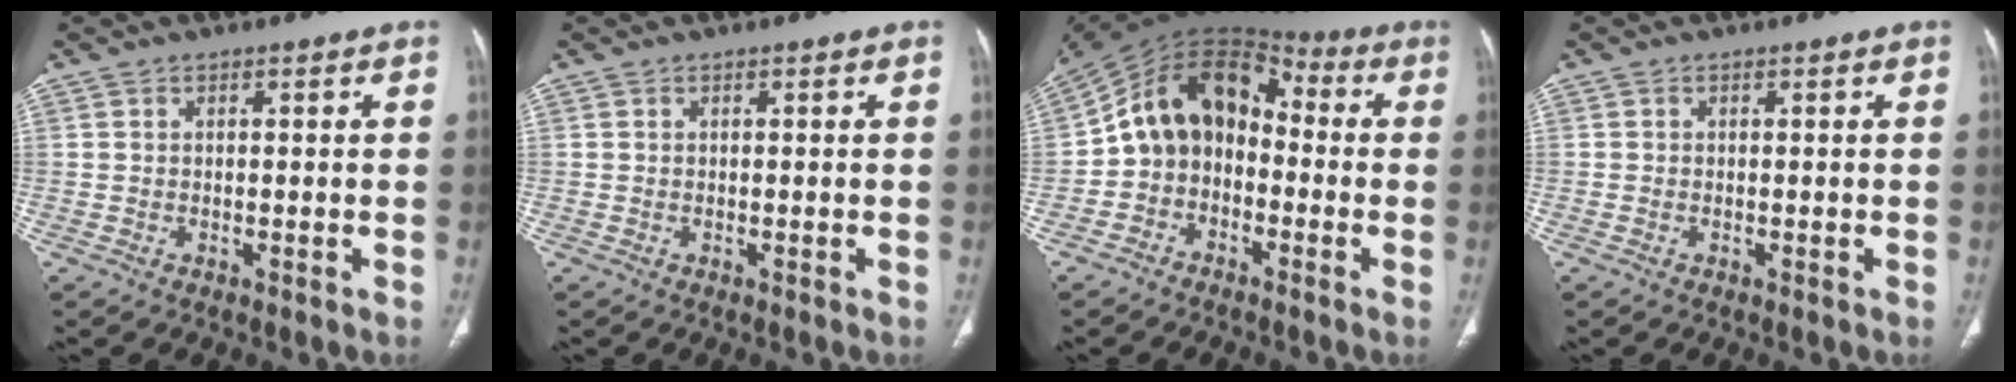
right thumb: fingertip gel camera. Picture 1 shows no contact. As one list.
[{"total": 0.0}, {"total": 13.7, "force": [-1.6, 10.5, 8.5], "torque": [-0.117, 0.064, -0.046]}, {"total": 0.0}]